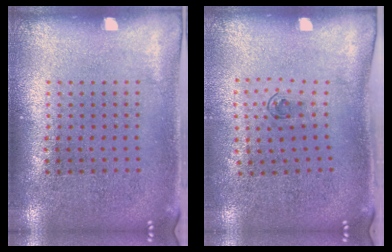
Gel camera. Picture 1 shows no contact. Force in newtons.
{"total": 0.6, "press": 0.3, "slide": 0.6}